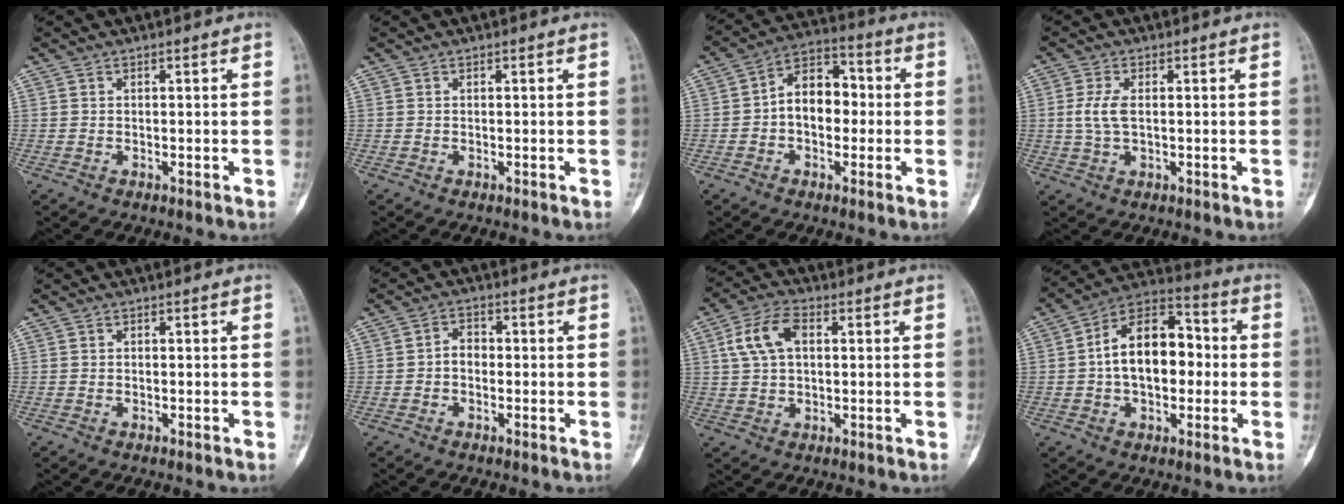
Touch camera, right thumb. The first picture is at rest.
{"total": 0.0}
{"total": 10.3, "force": [-0.5, 7.0, 7.6], "torque": [-0.088, 0.035, -0.023]}
{"total": 4.3, "force": [0.3, 2.1, 3.8], "torque": [-0.084, 0.004, 0.004]}
{"total": 0.0}
{"total": 3.1, "force": [-0.6, 2.3, 1.9], "torque": [-0.015, 0.016, -0.021]}
{"total": 8.4, "force": [2.1, 4.9, 6.5], "torque": [-0.127, 0.016, 0.038]}
{"total": 15.9, "force": [0.1, 9.9, 12.5], "torque": [-0.171, 0.040, -0.010]}